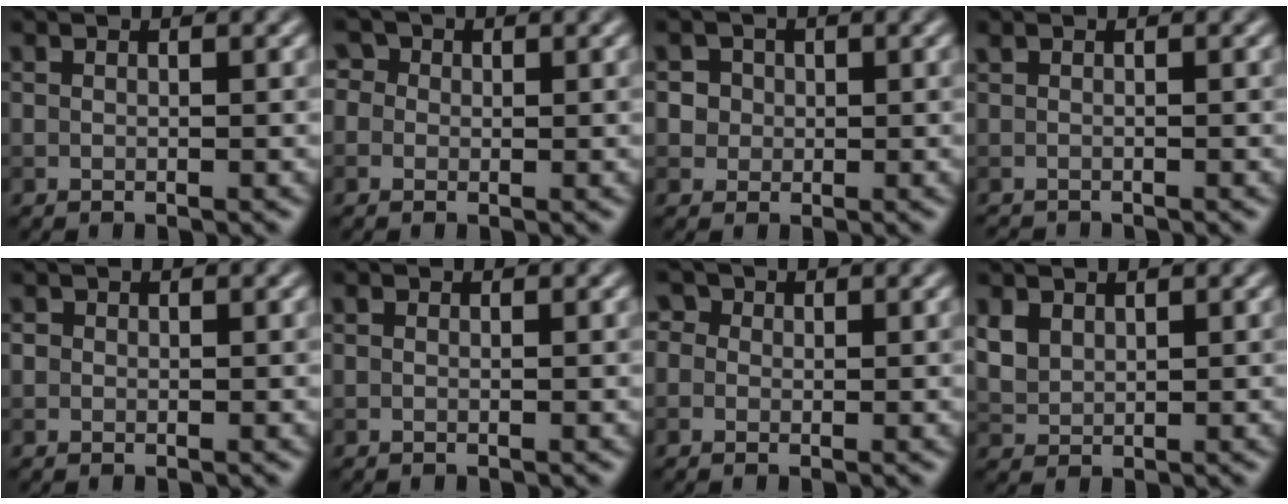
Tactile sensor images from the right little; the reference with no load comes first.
{"total": 3.2, "force": [1.3, 2.6, 1.2], "torque": [-0.003, 0.022, -0.008]}
{"total": 3.5, "force": [1.1, 3.0, 1.3], "torque": [-0.012, 0.017, 0.011]}
{"total": 0.7, "force": [-0.6, 0.2, 0.0], "torque": [0.000, -0.007, -0.012]}
{"total": 0.6, "force": [0.1, 0.6, 0.1], "torque": [0.004, -0.002, -0.001]}
{"total": 0.0}
{"total": 2.9, "force": [1.2, 2.4, 1.2], "torque": [-0.003, 0.020, -0.012]}
{"total": 2.4, "force": [1.2, 1.7, 1.2], "torque": [-0.034, 0.000, 0.024]}